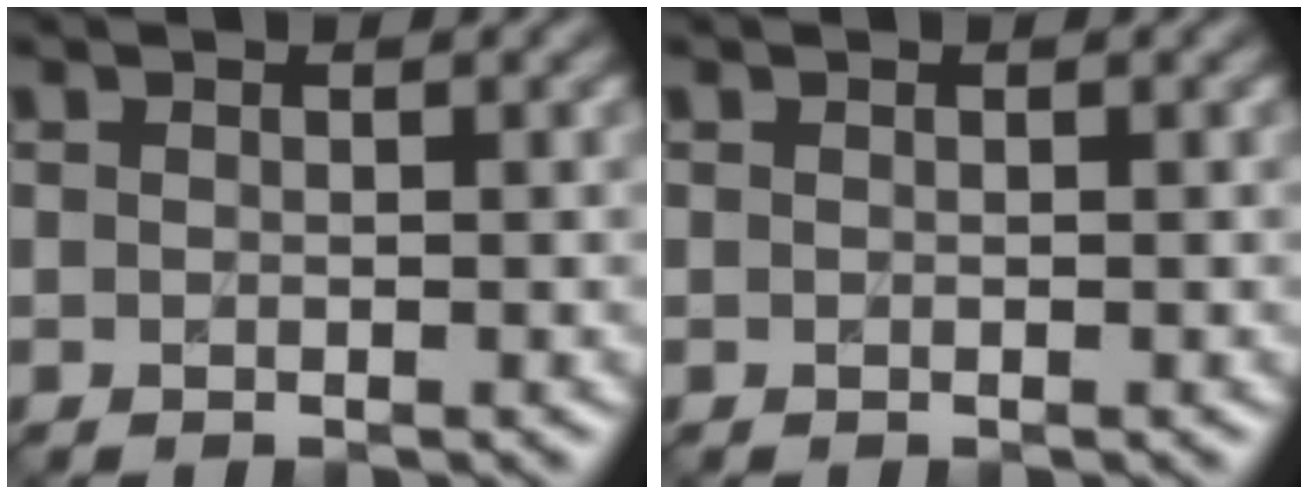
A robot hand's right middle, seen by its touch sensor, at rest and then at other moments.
{"total": 0.0}